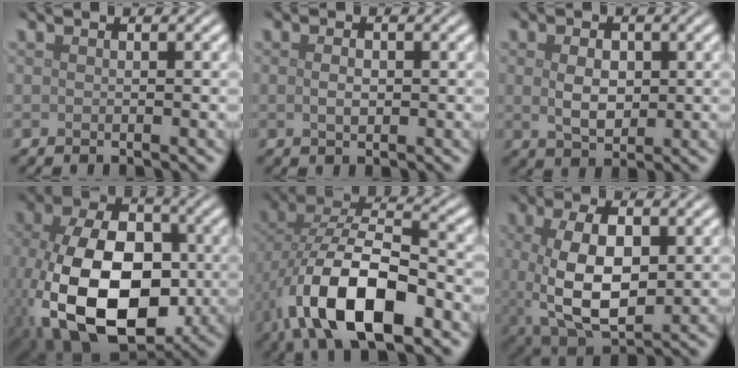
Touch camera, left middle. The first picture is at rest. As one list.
[{"total": 1.4, "force": [0.0, 0.8, 1.2], "torque": [-0.024, -0.002, 0.001]}, {"total": 3.1, "force": [0.3, 2.1, 2.3], "torque": [-0.047, -0.002, 0.008]}, {"total": 15.2, "force": [-3.1, 9.6, 11.3], "torque": [-0.242, -0.036, -0.050]}, {"total": 12.6, "force": [-5.1, 6.0, 9.8], "torque": [-0.191, -0.008, -0.091]}, {"total": 8.6, "force": [0.1, 4.5, 7.4], "torque": [-0.153, -0.005, 0.004]}]